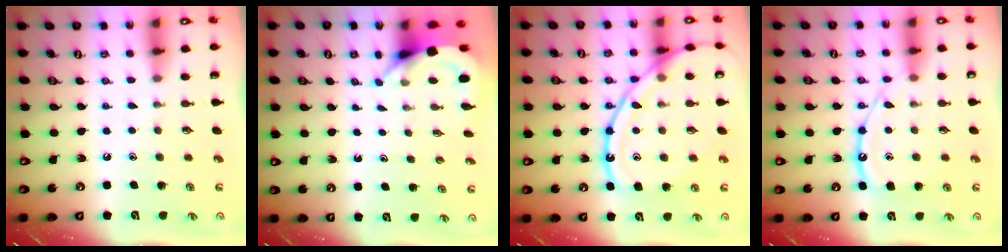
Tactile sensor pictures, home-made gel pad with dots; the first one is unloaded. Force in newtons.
{"total": 3.7, "press": 3.7, "slide": 0.3}
{"total": 17.8, "press": 17.8, "slide": 1.5}
{"total": 13.4, "press": 13.4, "slide": 1.2}